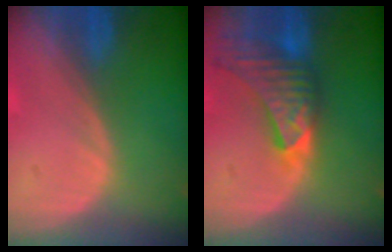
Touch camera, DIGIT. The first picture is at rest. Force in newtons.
{"total": 9.1, "press": 8.3, "slide": 3.8}